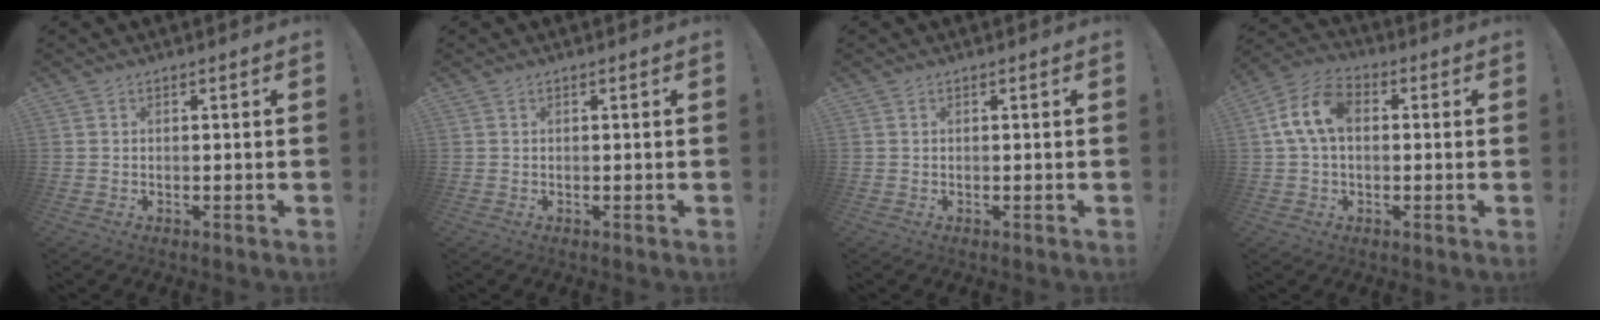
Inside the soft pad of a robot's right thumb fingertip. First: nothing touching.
{"total": 0.0}
{"total": 0.0}
{"total": 11.0, "force": [1.5, 7.0, 8.3], "torque": [-0.164, 0.014, 0.031]}